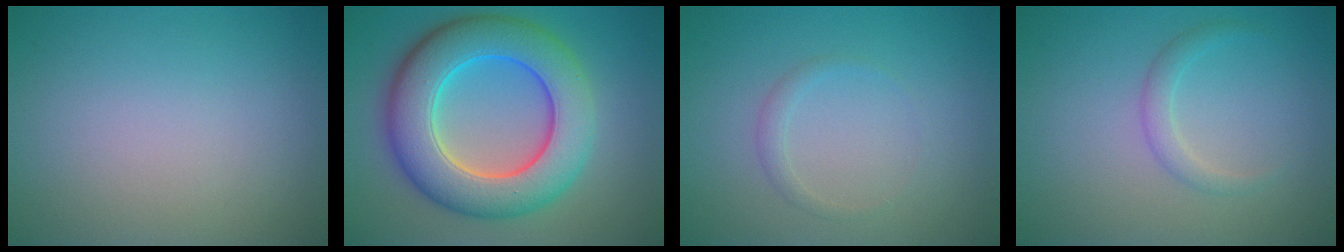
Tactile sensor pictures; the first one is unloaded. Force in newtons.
{"total": 10.3, "press": 10.3, "slide": 0.3}
{"total": 1.0, "press": 1.0, "slide": 0.1}
{"total": 1.5, "press": 1.5, "slide": 0.0}